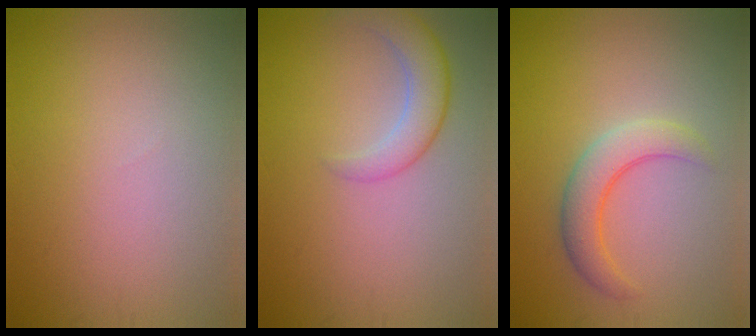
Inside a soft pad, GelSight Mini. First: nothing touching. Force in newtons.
{"total": 3.4, "press": 3.4, "slide": 0.2}
{"total": 3.4, "press": 3.4, "slide": 0.3}